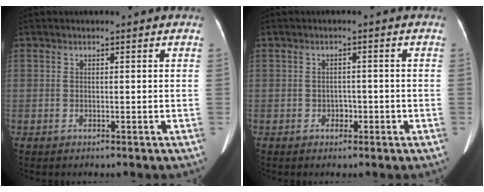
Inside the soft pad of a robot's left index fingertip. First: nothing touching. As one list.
[{"total": 1.6, "force": [-0.7, 1.3, 0.7], "torque": [-0.008, 0.005, -0.008]}]